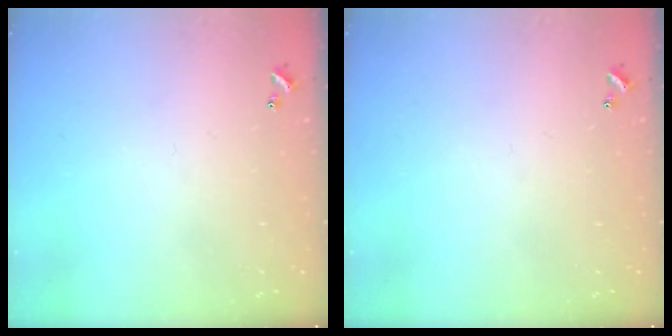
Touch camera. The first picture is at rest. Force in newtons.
{"total": 0.0}